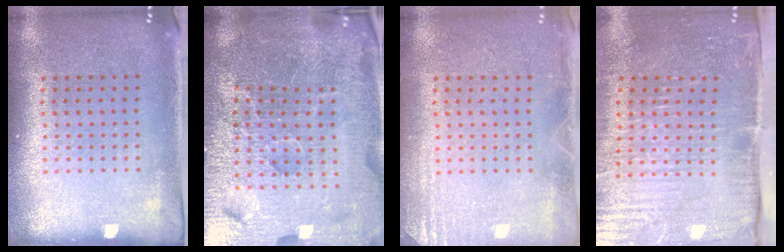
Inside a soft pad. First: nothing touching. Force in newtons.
{"total": 5.9, "press": 5.3, "slide": 2.4}
{"total": 2.2, "press": 2.1, "slide": 0.3}
{"total": 5.3, "press": 4.5, "slide": 2.7}